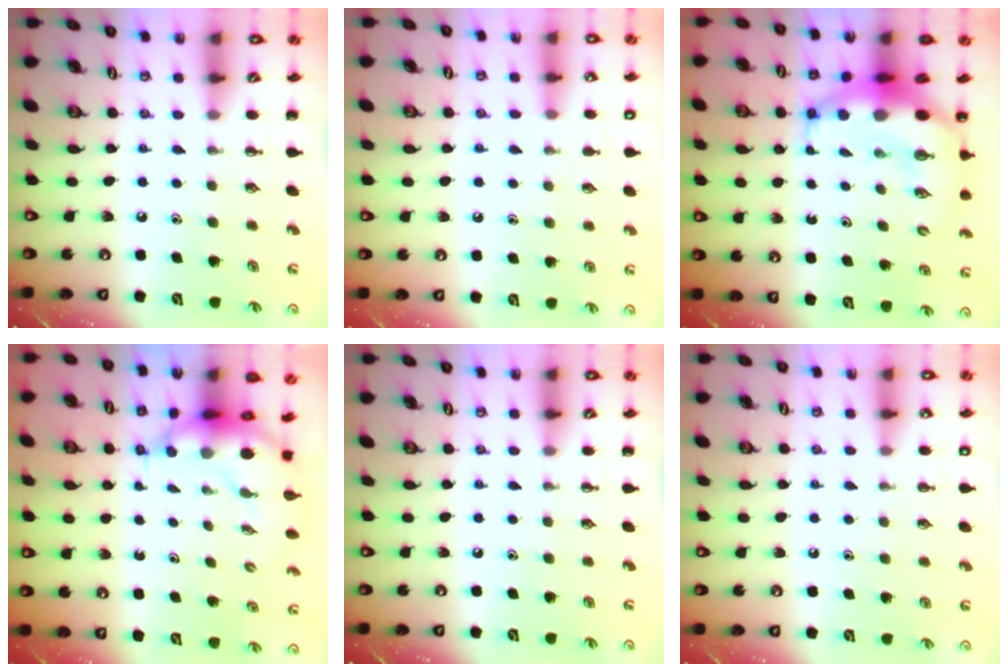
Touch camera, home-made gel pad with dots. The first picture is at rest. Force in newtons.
{"total": 7.9, "press": 7.6, "slide": 2.3}
{"total": 9.7, "press": 9.5, "slide": 2.2}
{"total": 7.0, "press": 6.9, "slide": 1.3}
{"total": 0.0}
{"total": 2.3, "press": 2.2, "slide": 0.7}